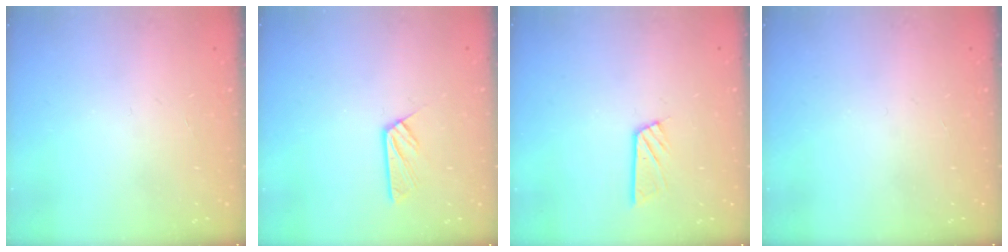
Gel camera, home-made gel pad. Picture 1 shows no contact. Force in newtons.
{"total": 5.3, "press": 5.3, "slide": 0.2}
{"total": 7.0, "press": 7.0, "slide": 0.2}
{"total": 0.0}